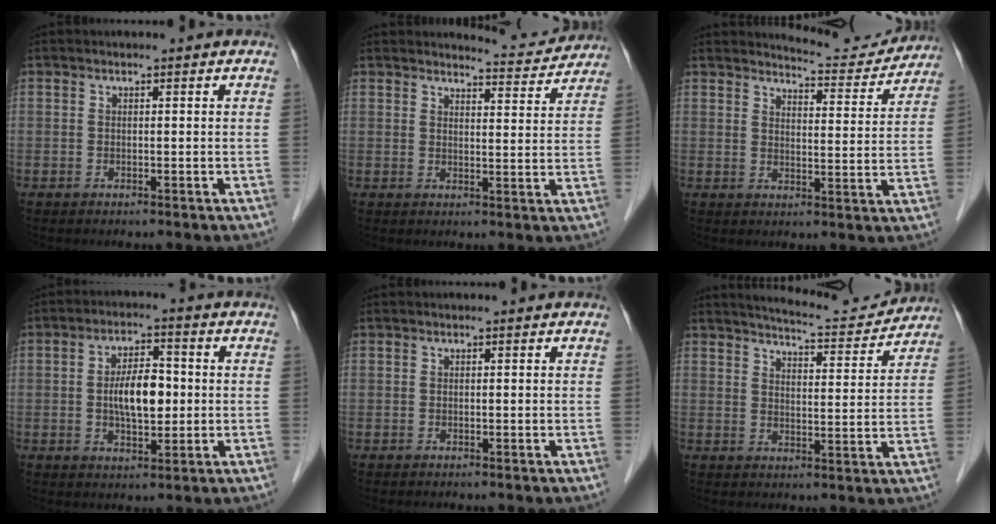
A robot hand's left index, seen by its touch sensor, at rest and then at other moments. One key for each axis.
{"total": 5.8, "fx": 5.8, "fy": 0.4, "fz": -0.3, "tx": -0.001, "ty": -0.016, "tz": 0.065}
{"total": 8.8, "fx": 8.8, "fy": 0.9, "fz": 0.3, "tx": 0.000, "ty": -0.019, "tz": 0.107}
{"total": 7.4, "fx": -0.2, "fy": 2.9, "fz": 6.8, "tx": -0.128, "ty": 0.005, "tz": -0.006}
{"total": 0.0}
{"total": 10.5, "fx": 10.2, "fy": 0.9, "fz": 2.1, "tx": -0.033, "ty": -0.005, "tz": 0.134}